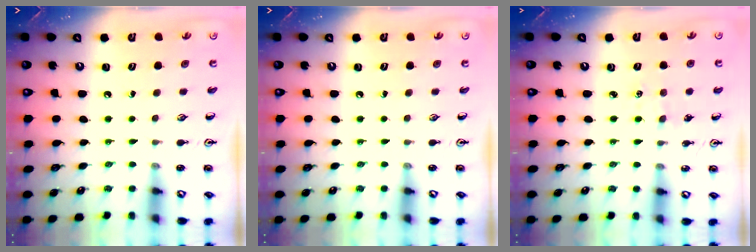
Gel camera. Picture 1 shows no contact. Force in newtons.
{"total": 0.0}
{"total": 1.1, "press": 1.1, "slide": 0.3}